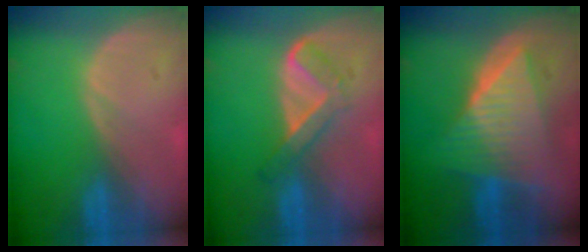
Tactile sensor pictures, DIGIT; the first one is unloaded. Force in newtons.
{"total": 5.5, "press": 4.6, "slide": 3.1}
{"total": 9.9, "press": 9.8, "slide": 0.6}